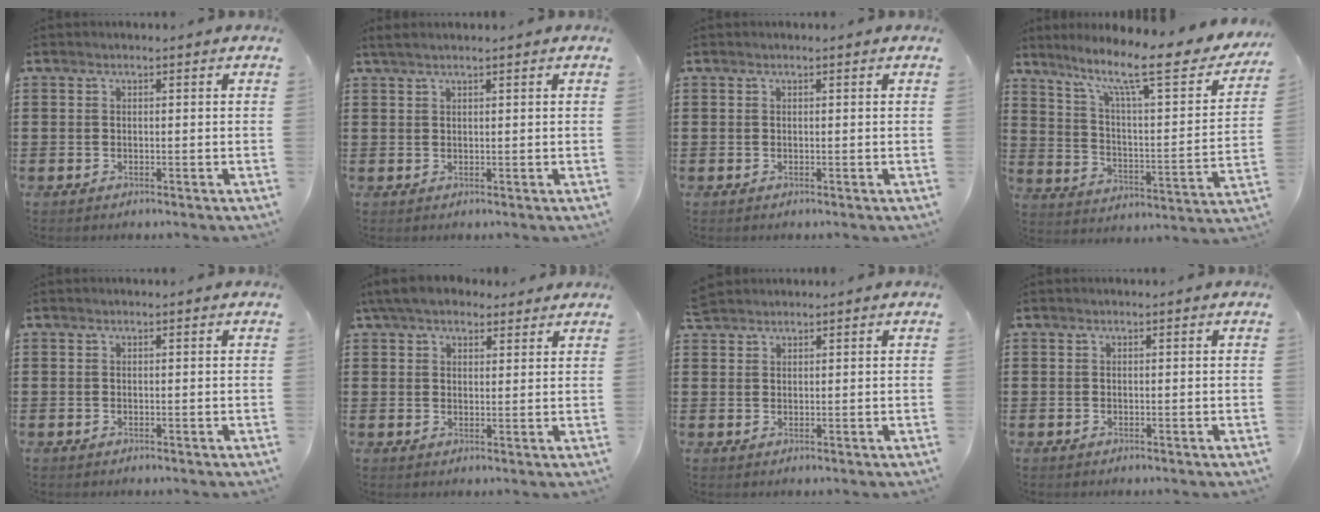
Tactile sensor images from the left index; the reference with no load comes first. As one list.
[{"total": 1.5, "force": [1.1, 0.0, 0.9], "torque": [-0.019, -0.001, 0.022]}, {"total": 0.0}, {"total": 13.3, "force": [10.0, 1.9, 8.6], "torque": [-0.169, -0.062, 0.156]}, {"total": 0.0}, {"total": 5.6, "force": [4.7, 2.2, 2.1], "torque": [-0.057, -0.002, 0.089]}, {"total": 2.0, "force": [1.9, 0.6, 0.2], "torque": [-0.008, 0.003, 0.038]}, {"total": 0.0}]